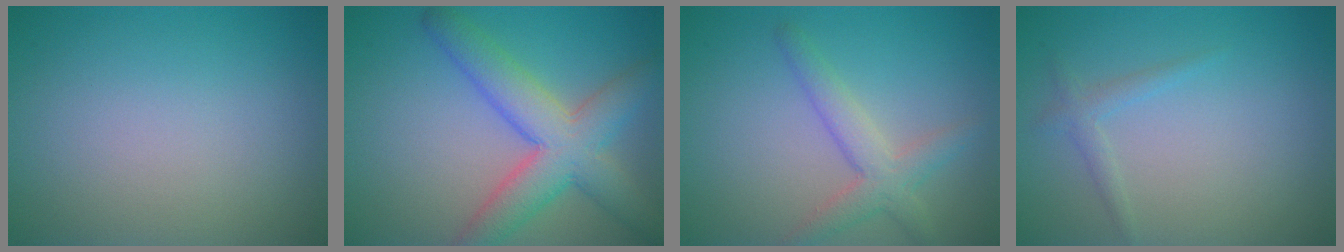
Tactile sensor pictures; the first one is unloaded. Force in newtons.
{"total": 6.8, "press": 6.8, "slide": 0.2}
{"total": 3.2, "press": 3.2, "slide": 0.1}
{"total": 1.2, "press": 1.2, "slide": 0.0}